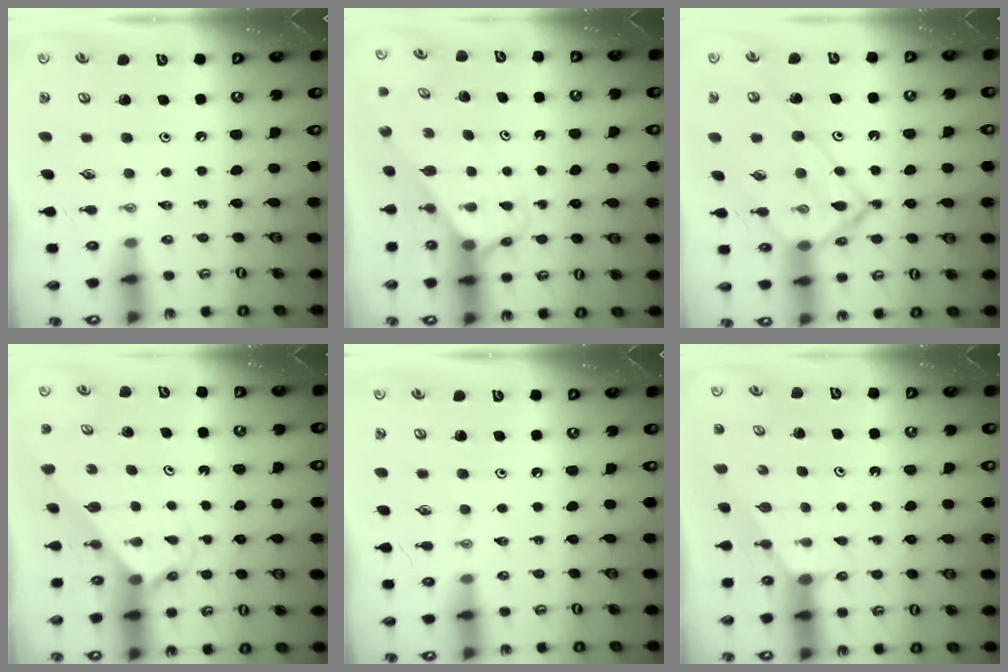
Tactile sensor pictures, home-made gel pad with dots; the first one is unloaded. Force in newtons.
{"total": 4.0, "press": 4.0, "slide": 0.2}
{"total": 16.9, "press": 16.9, "slide": 1.4}
{"total": 2.1, "press": 2.1, "slide": 0.1}
{"total": 0.0}
{"total": 1.0, "press": 1.0, "slide": 0.2}